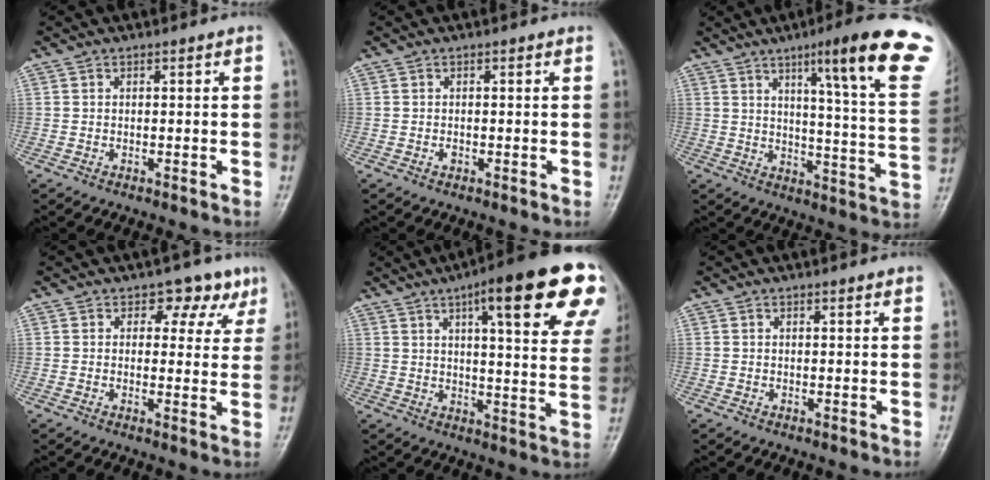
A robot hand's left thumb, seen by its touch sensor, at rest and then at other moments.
{"total": 0.6, "force": [-0.2, 0.5, 0.4], "torque": [-0.005, 0.000, -0.005]}
{"total": 22.0, "force": [12.2, 2.1, 18.1], "torque": [-0.223, -0.049, 0.156]}
{"total": 6.0, "force": [3.7, 4.2, 2.3], "torque": [0.008, -0.015, 0.035]}
{"total": 23.5, "force": [12.0, 5.3, 19.5], "torque": [-0.242, -0.025, 0.150]}
{"total": 1.3, "force": [1.1, 0.1, 0.7], "torque": [-0.004, 0.001, 0.015]}